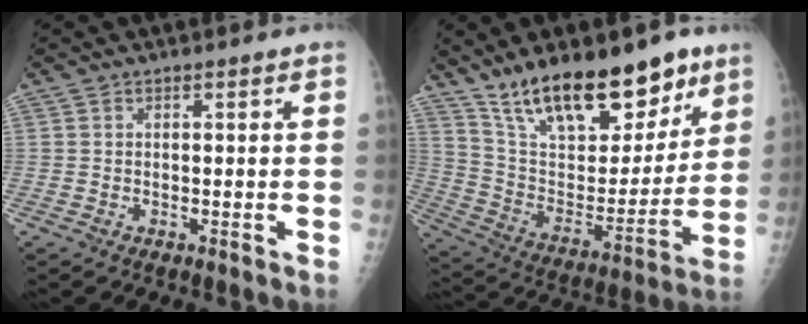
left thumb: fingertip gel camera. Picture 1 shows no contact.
{"total": 23.8, "force": [16.6, 9.7, 14.0], "torque": [-0.181, -0.073, 0.283]}